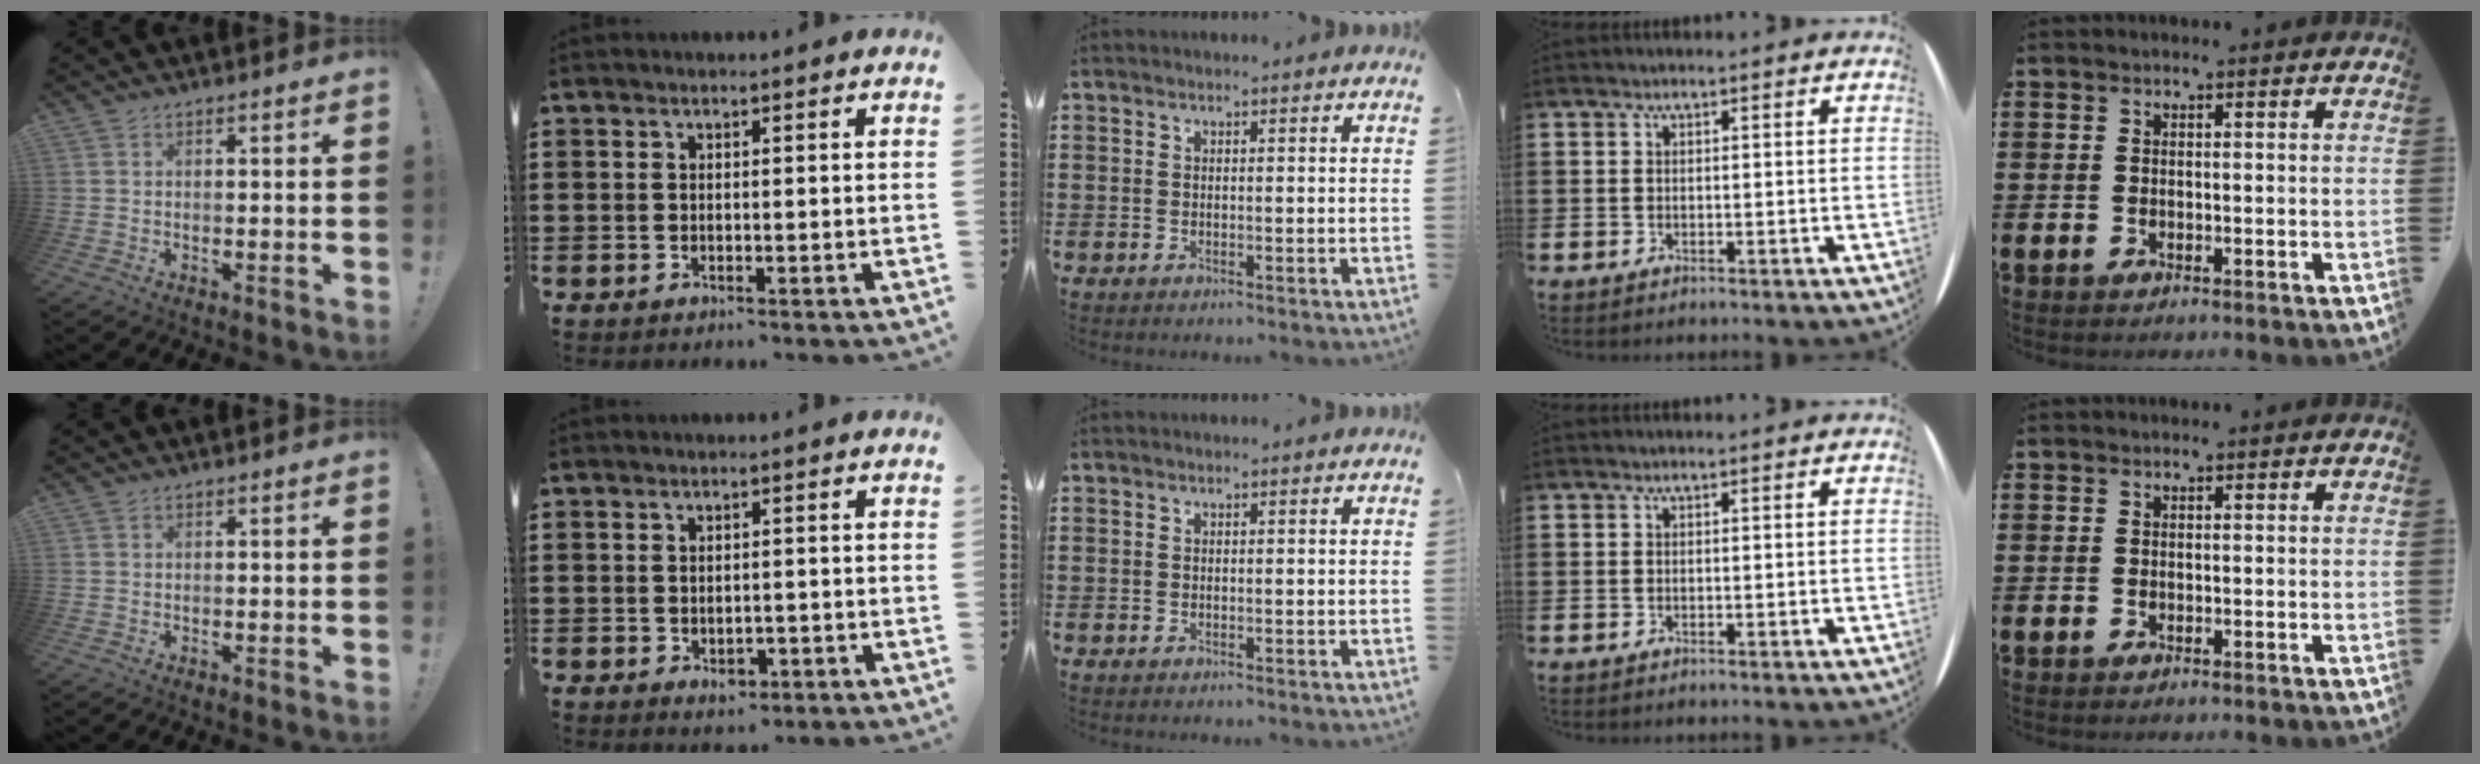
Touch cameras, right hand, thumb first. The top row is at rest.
{"index": {"total": 2.0, "force": [-0.6, 1.3, 1.4], "torque": [-0.028, 0.002, -0.012]}}